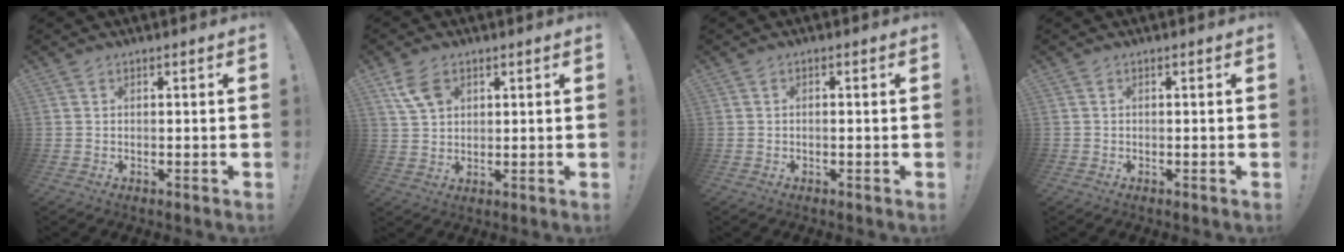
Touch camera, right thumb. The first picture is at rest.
{"total": 7.3, "force": [3.5, 4.9, 4.1], "torque": [-0.080, -0.006, 0.071]}
{"total": 0.7, "force": [-0.5, -0.1, 0.6], "torque": [-0.011, 0.000, -0.008]}
{"total": 0.7, "force": [-0.5, 0.6, 0.1], "torque": [0.001, 0.004, -0.009]}